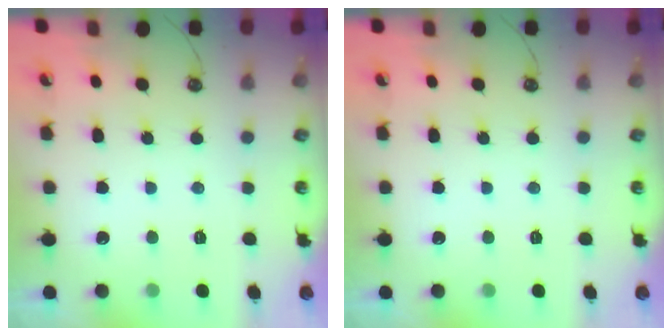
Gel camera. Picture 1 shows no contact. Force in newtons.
{"total": 0.0}